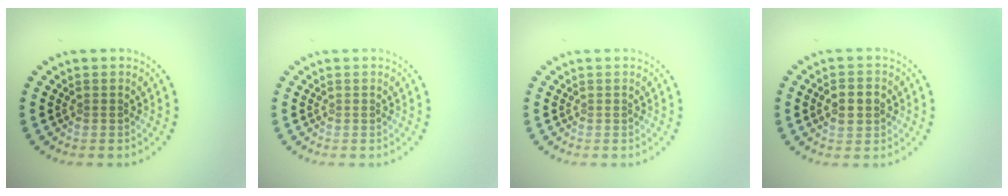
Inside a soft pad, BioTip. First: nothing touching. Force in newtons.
{"total": 0.0}
{"total": 0.0}
{"total": 2.4, "press": 2.4, "slide": 0.1}